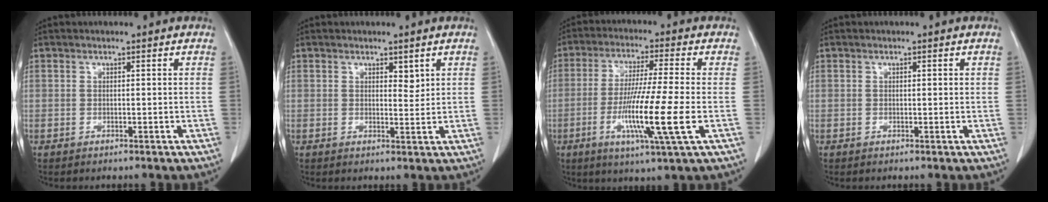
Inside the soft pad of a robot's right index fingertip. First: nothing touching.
{"total": 1.8, "force": [1.1, 0.8, 1.2], "torque": [-0.015, -0.009, 0.018]}
{"total": 12.3, "force": [-3.2, -0.8, 11.9], "torque": [-0.226, -0.023, -0.061]}
{"total": 0.6, "force": [0.2, 0.2, 0.5], "torque": [-0.007, 0.001, 0.001]}